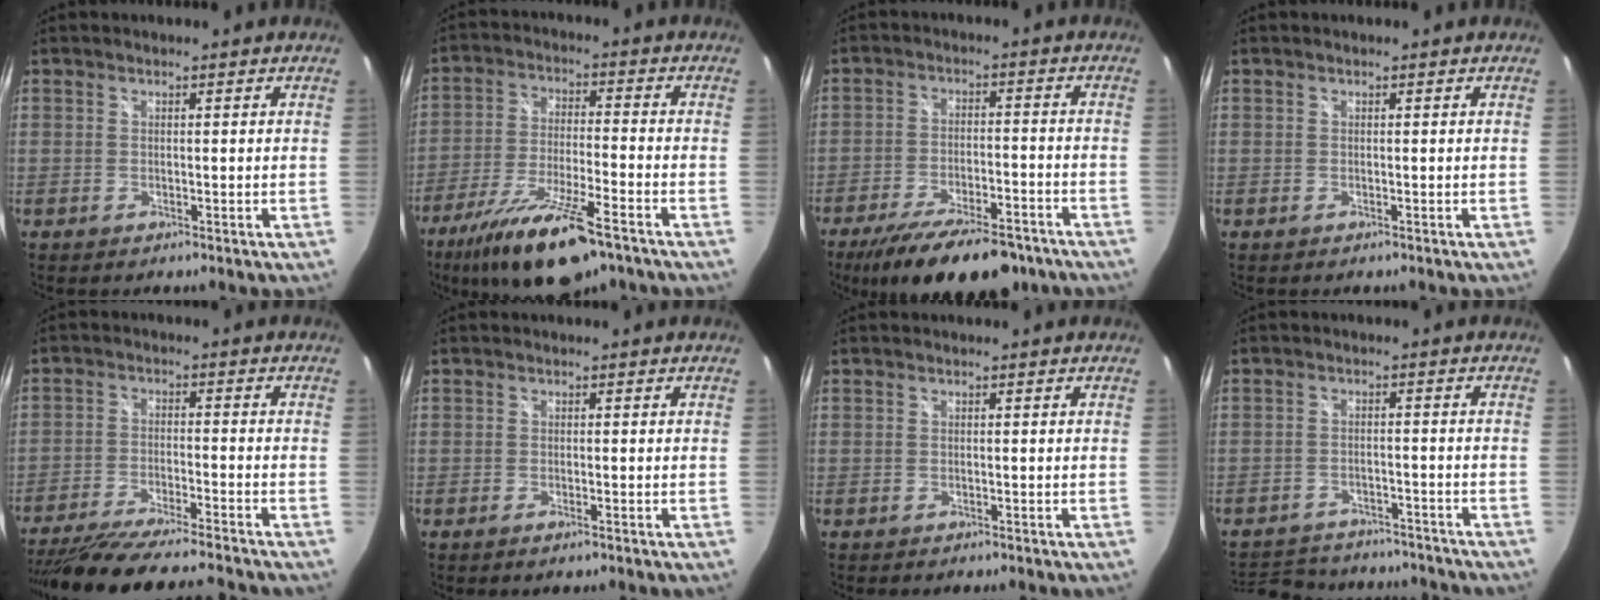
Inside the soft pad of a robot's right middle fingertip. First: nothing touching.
{"total": 16.6, "force": [-11.7, 3.9, 11.1], "torque": [-0.220, -0.035, -0.206]}
{"total": 18.8, "force": [-14.4, 6.0, 10.4], "torque": [-0.196, -0.035, -0.209]}
{"total": 0.0}
{"total": 18.4, "force": [-16.2, 1.3, 8.5], "torque": [-0.170, -0.032, -0.259]}
{"total": 1.2, "force": [-0.9, 0.1, 0.8], "torque": [-0.014, -0.003, -0.016]}
{"total": 0.5, "force": [-0.5, 0.2, 0.1], "torque": [-0.003, -0.002, -0.009]}
{"total": 18.0, "force": [-15.5, 6.5, 6.2], "torque": [-0.135, 0.017, -0.206]}